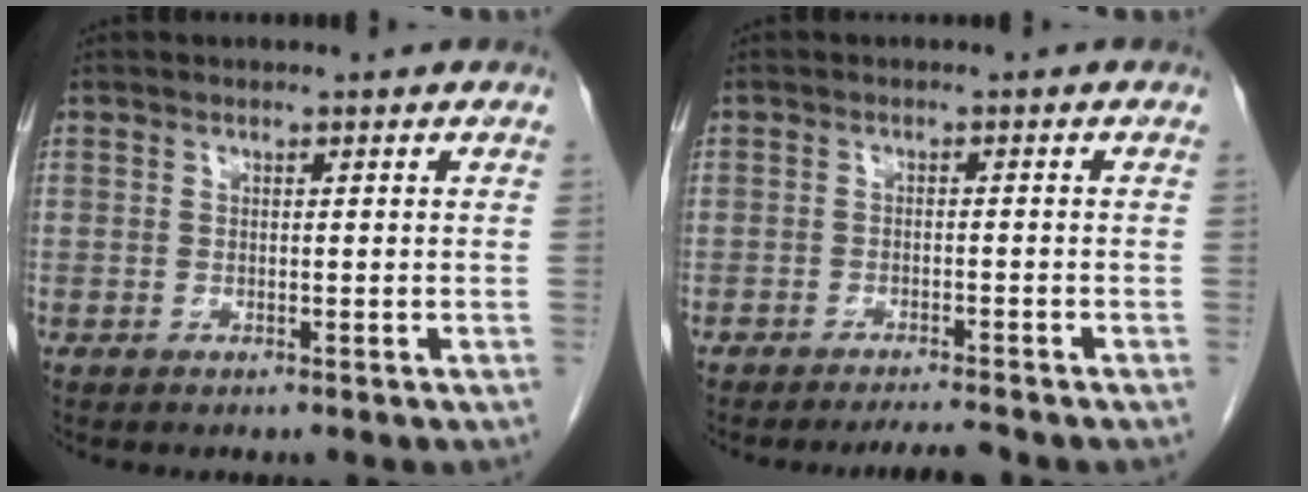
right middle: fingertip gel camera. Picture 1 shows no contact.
{"total": 3.1, "force": [-2.9, -0.3, 0.9], "torque": [-0.015, -0.012, -0.047]}